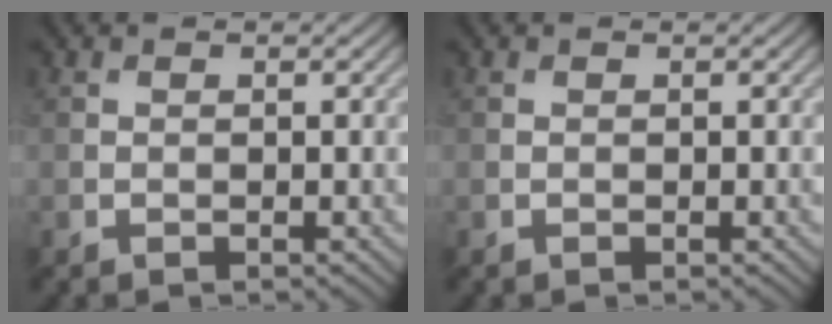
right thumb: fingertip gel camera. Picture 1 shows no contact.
{"total": 0.0}